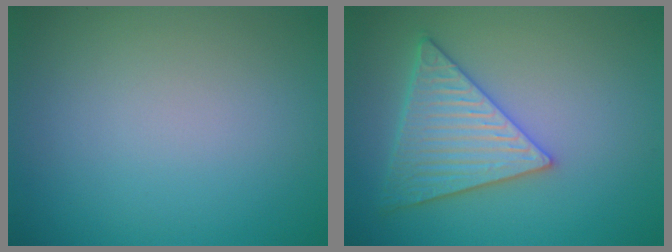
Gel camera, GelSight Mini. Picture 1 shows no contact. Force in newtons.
{"total": 5.4, "press": 4.9, "slide": 2.4}